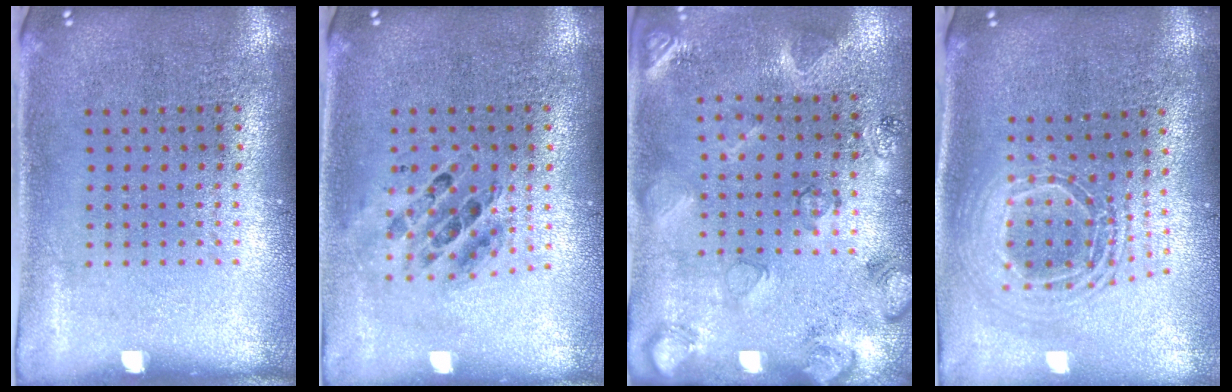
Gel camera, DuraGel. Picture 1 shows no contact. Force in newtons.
{"total": 0.7, "press": 0.7, "slide": 0.2}
{"total": 2.1, "press": 1.9, "slide": 1.0}
{"total": 2.0, "press": 1.6, "slide": 1.2}